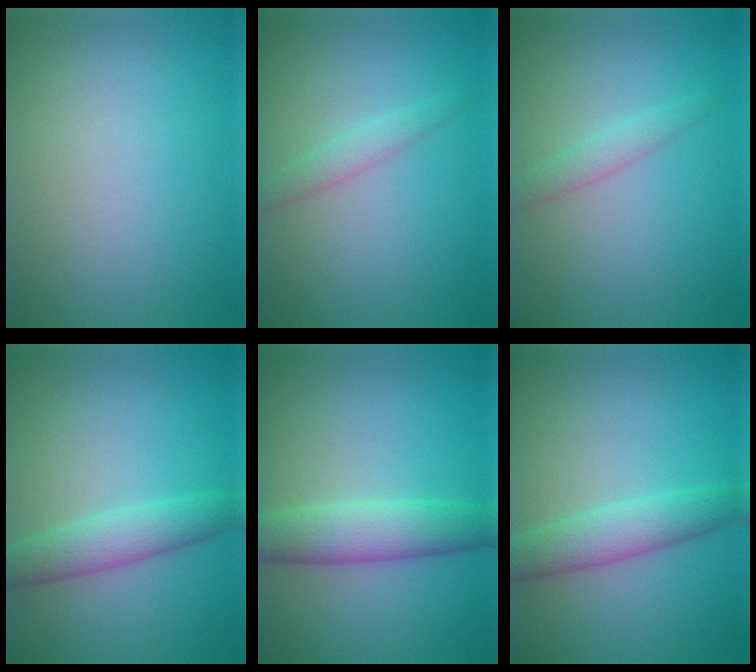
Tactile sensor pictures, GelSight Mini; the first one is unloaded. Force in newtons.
{"total": 1.5, "press": 1.5, "slide": 0.0}
{"total": 1.5, "press": 1.5, "slide": 0.0}
{"total": 3.4, "press": 3.4, "slide": 0.3}
{"total": 4.5, "press": 4.5, "slide": 0.1}
{"total": 3.5, "press": 3.5, "slide": 0.1}